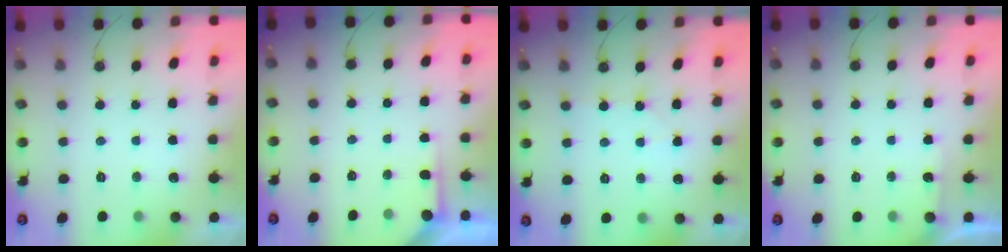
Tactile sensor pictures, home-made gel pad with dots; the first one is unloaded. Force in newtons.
{"total": 2.9, "press": 2.8, "slide": 0.4}
{"total": 3.4, "press": 3.4, "slide": 0.7}
{"total": 2.1, "press": 2.1, "slide": 0.2}